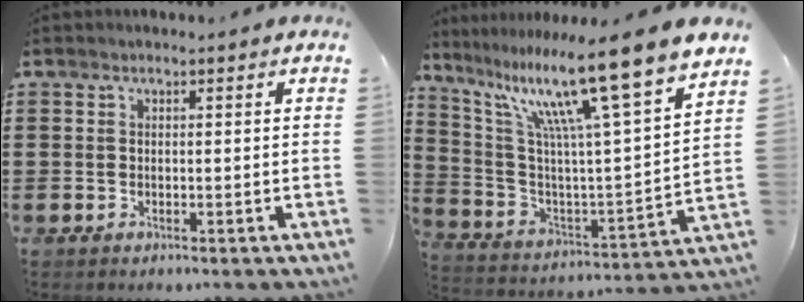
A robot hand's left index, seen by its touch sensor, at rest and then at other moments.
{"total": 15.5, "force": [11.9, -0.2, 10.0], "torque": [-0.211, -0.083, 0.185]}